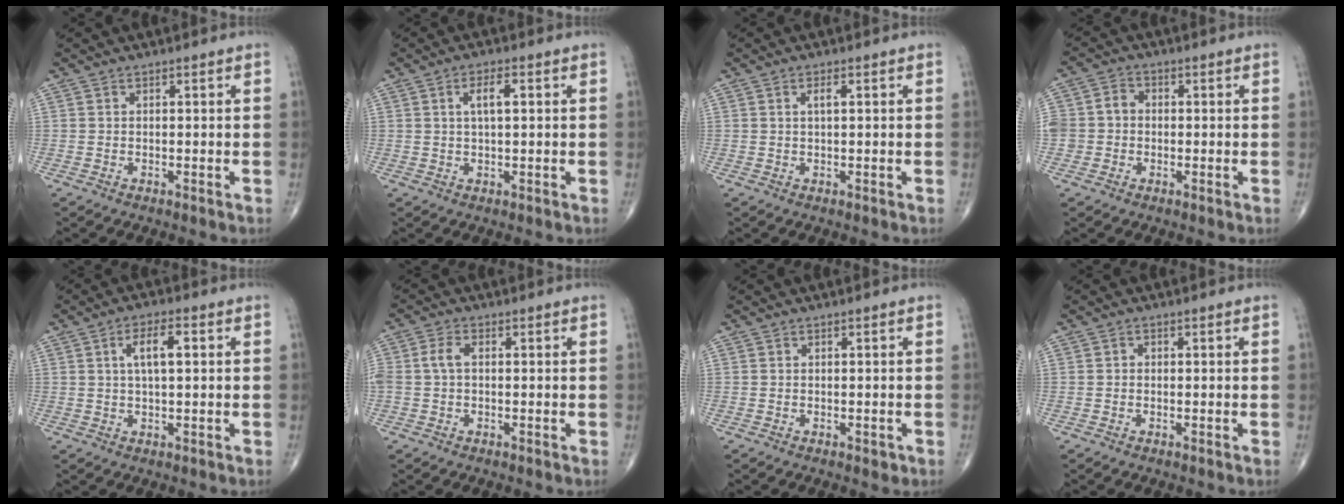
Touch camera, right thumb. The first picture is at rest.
{"total": 4.0, "force": [1.0, 1.3, 3.6], "torque": [-0.066, 0.005, 0.017]}
{"total": 1.6, "force": [0.5, 0.4, 1.5], "torque": [-0.030, 0.002, 0.007]}
{"total": 5.7, "force": [-0.6, 5.2, 2.4], "torque": [-0.036, 0.022, -0.014]}
{"total": 5.8, "force": [1.4, 2.1, 5.2], "torque": [-0.093, 0.006, 0.023]}
{"total": 3.5, "force": [0.2, 2.2, 2.8], "torque": [-0.073, 0.012, 0.002]}
{"total": 0.9, "force": [-0.3, 0.5, 0.6], "torque": [-0.004, -0.001, -0.003]}
{"total": 0.5, "force": [-0.1, 0.5, 0.2], "torque": [0.002, 0.001, -0.005]}